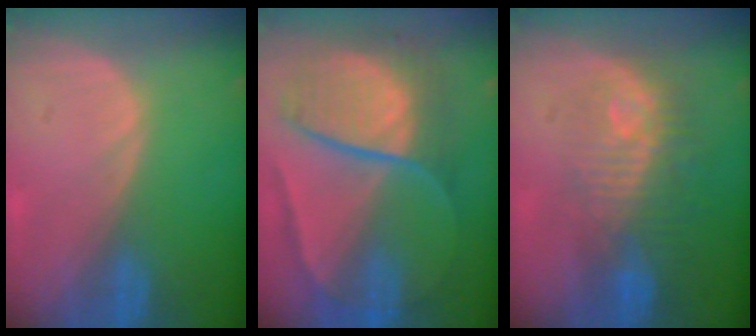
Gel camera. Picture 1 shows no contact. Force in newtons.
{"total": 10.4, "press": 10.3, "slide": 1.1}
{"total": 9.8, "press": 8.9, "slide": 4.1}